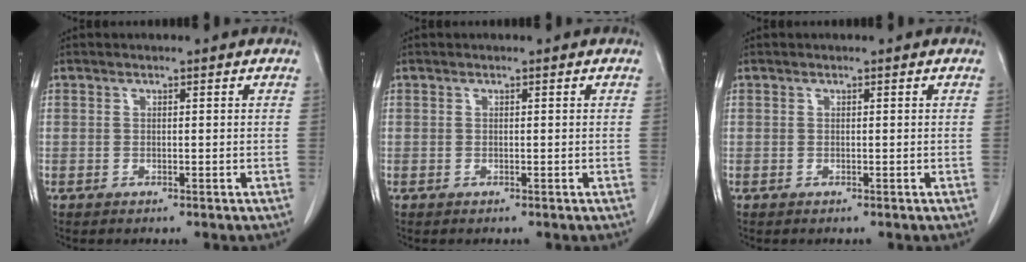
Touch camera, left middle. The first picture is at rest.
{"total": 0.0}
{"total": 0.0}